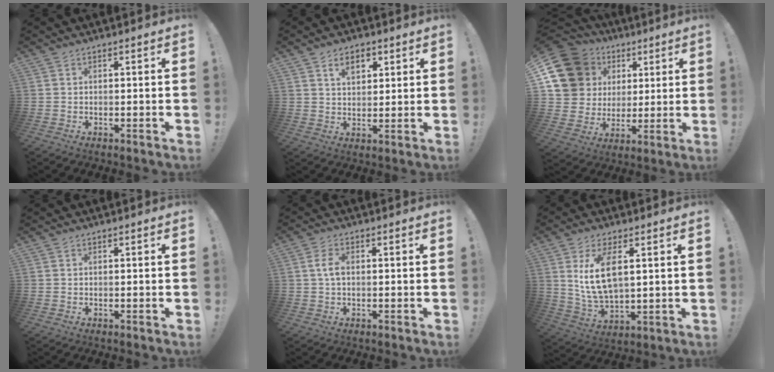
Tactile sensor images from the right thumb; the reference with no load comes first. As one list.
[{"total": 6.4, "force": [3.2, 4.1, 3.8], "torque": [-0.052, -0.004, 0.054]}, {"total": 17.0, "force": [6.5, 14.3, 6.6], "torque": [-0.118, -0.024, 0.149]}, {"total": 0.0}, {"total": 4.2, "force": [0.7, 2.6, 3.2], "torque": [-0.068, 0.005, 0.010]}, {"total": 11.6, "force": [3.4, 5.5, 9.6], "torque": [-0.193, -0.010, 0.061]}]